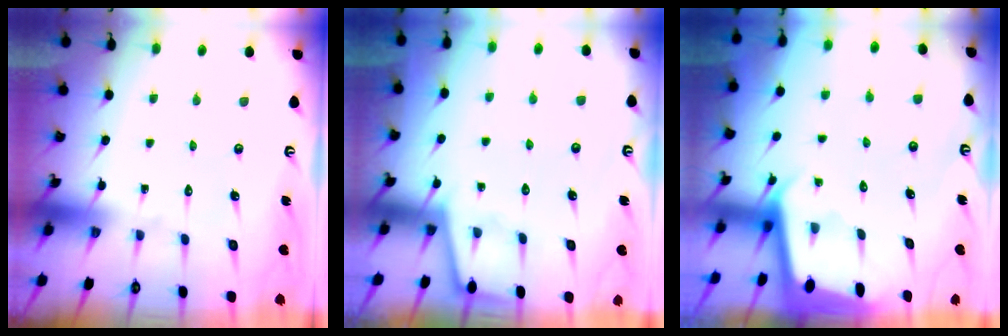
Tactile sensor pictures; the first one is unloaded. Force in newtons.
{"total": 1.7, "press": 1.6, "slide": 0.3}
{"total": 1.8, "press": 1.8, "slide": 0.1}